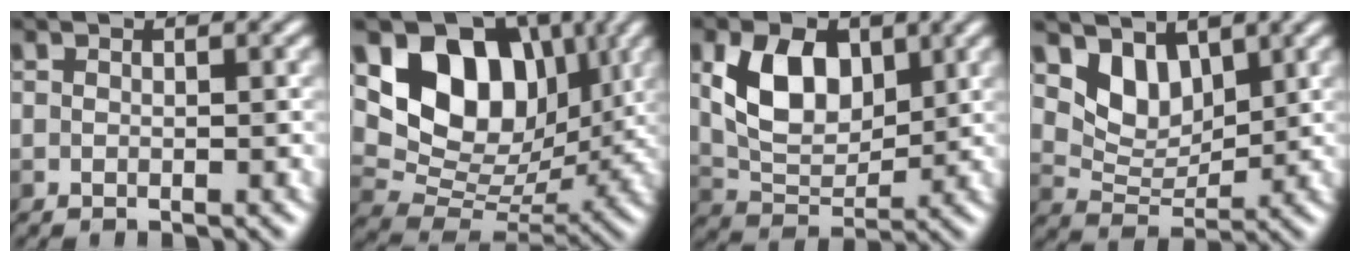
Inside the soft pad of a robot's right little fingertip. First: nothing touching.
{"total": 10.8, "force": [4.0, 7.6, 6.5], "torque": [-0.112, 0.008, 0.069]}
{"total": 6.5, "force": [1.4, 4.2, 4.8], "torque": [-0.091, -0.004, 0.025]}
{"total": 4.0, "force": [2.4, 2.4, 2.1], "torque": [-0.049, -0.013, 0.039]}